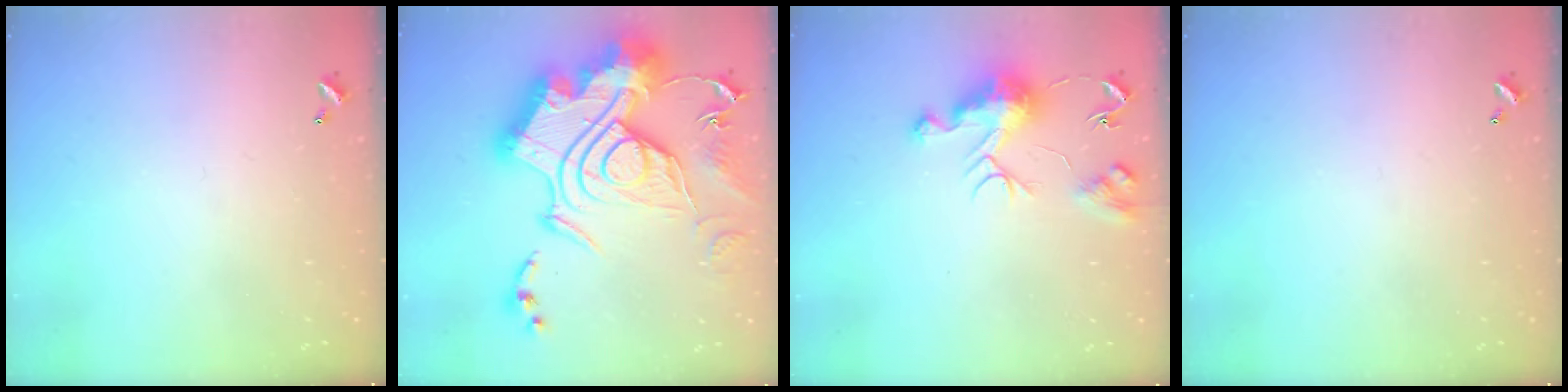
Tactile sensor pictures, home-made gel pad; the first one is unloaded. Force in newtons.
{"total": 1.1, "press": 1.1, "slide": 0.0}
{"total": 10.1, "press": 10.0, "slide": 0.8}
{"total": 0.0}